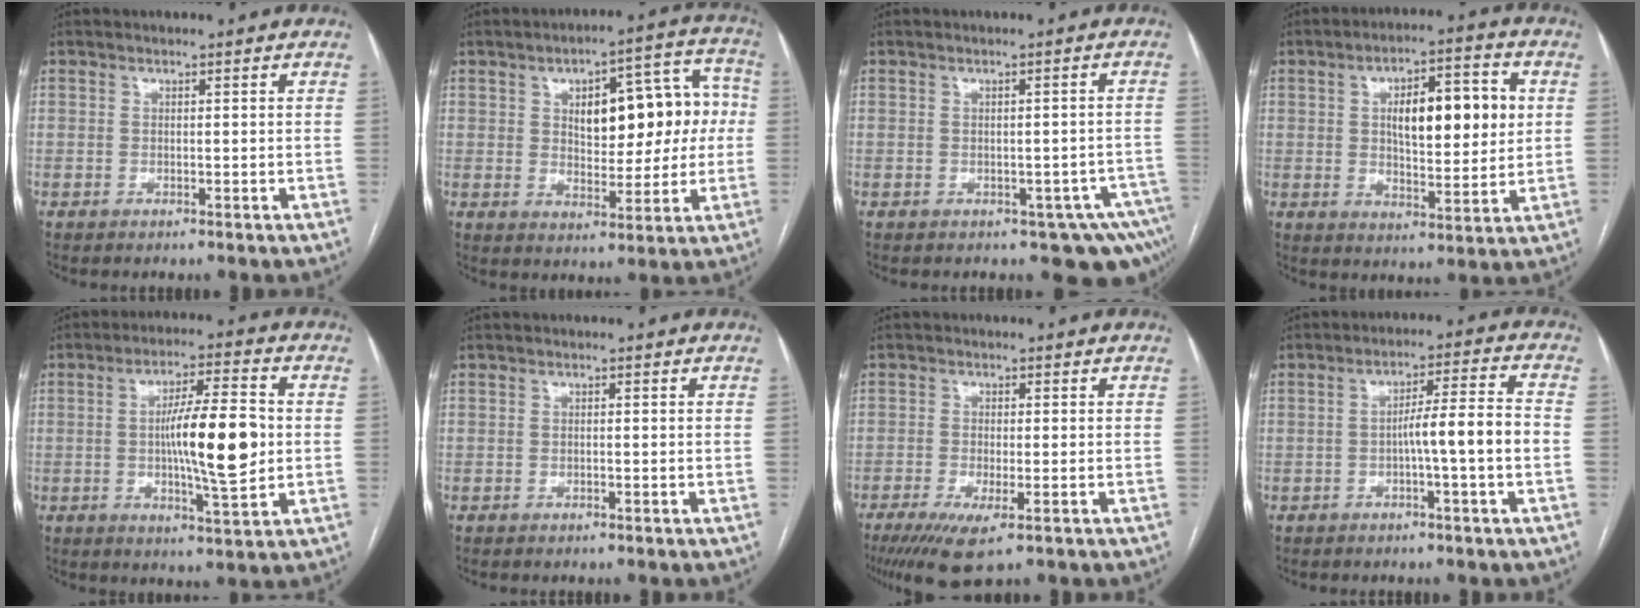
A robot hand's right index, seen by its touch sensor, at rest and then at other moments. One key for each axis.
{"total": 13.6, "fx": 1.9, "fy": 6.0, "fz": 12.0, "tx": -0.152, "ty": 0.043, "tz": 0.037}
{"total": 7.9, "fx": -5.0, "fy": 4.1, "fz": 4.6, "tx": -0.024, "ty": 0.006, "tz": -0.056}
{"total": 12.9, "fx": 2.6, "fy": 4.2, "fz": 12.0, "tx": -0.182, "ty": 0.017, "tz": 0.040}
{"total": 12.1, "fx": -0.2, "fy": 1.6, "fz": 12.0, "tx": -0.201, "ty": 0.001, "tz": -0.005}
{"total": 0.0}
{"total": 6.6, "fx": -3.7, "fy": 1.4, "fz": 5.3, "tx": -0.094, "ty": -0.018, "tz": -0.059}
{"total": 7.4, "fx": -1.6, "fy": -0.5, "fz": 7.2, "tx": -0.113, "ty": 0.016, "tz": -0.024}